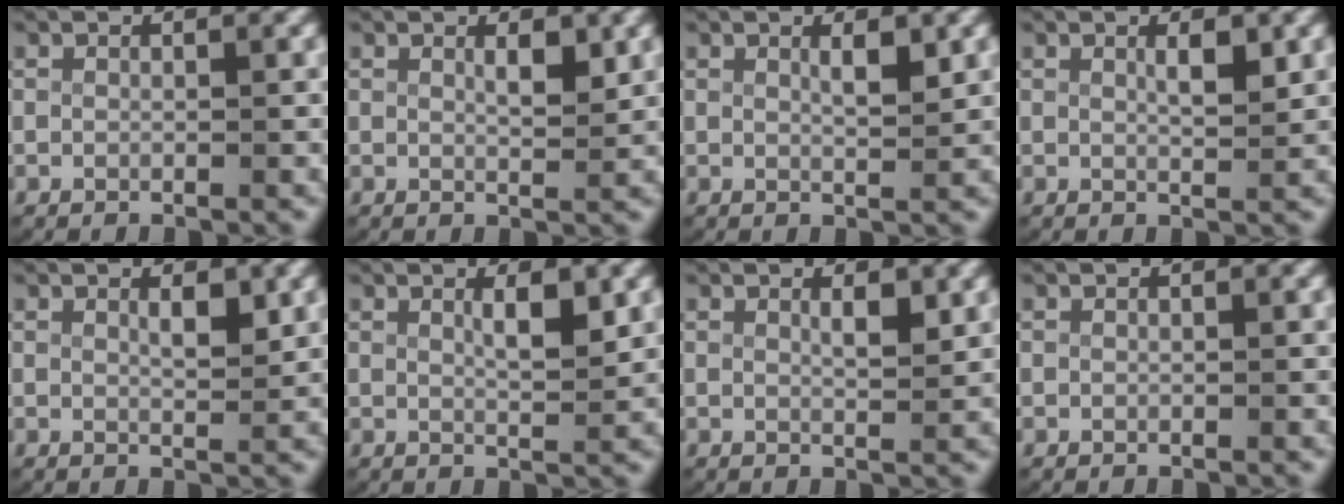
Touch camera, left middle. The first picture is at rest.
{"total": 1.8, "force": [0.8, 0.2, 1.5], "torque": [-0.022, -0.012, 0.018]}
{"total": 1.8, "force": [0.8, 0.1, 1.7], "torque": [-0.027, -0.012, 0.019]}
{"total": 2.0, "force": [0.7, 0.3, 1.8], "torque": [-0.029, -0.010, 0.017]}
{"total": 1.7, "force": [0.8, 0.2, 1.5], "torque": [-0.022, -0.013, 0.019]}
{"total": 2.5, "force": [1.0, 0.3, 2.2], "torque": [-0.038, -0.012, 0.022]}
{"total": 1.7, "force": [0.9, 0.1, 1.4], "torque": [-0.021, -0.012, 0.018]}
{"total": 0.0}